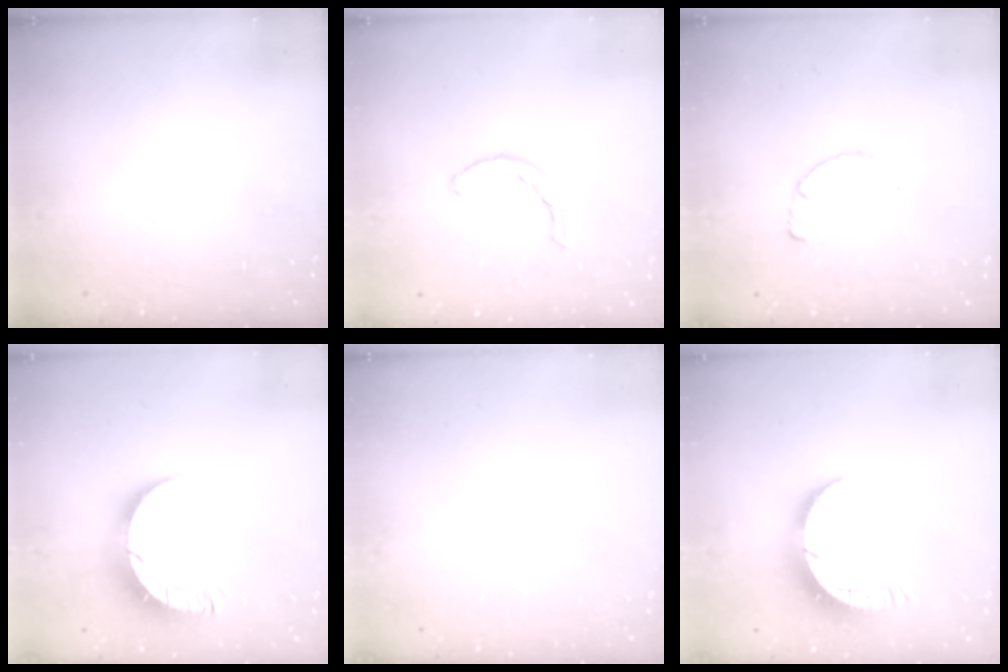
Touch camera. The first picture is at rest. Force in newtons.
{"total": 2.1, "press": 2.1, "slide": 0.1}
{"total": 3.0, "press": 3.0, "slide": 0.3}
{"total": 9.4, "press": 9.4, "slide": 0.7}
{"total": 0.0}
{"total": 7.7, "press": 7.7, "slide": 0.4}